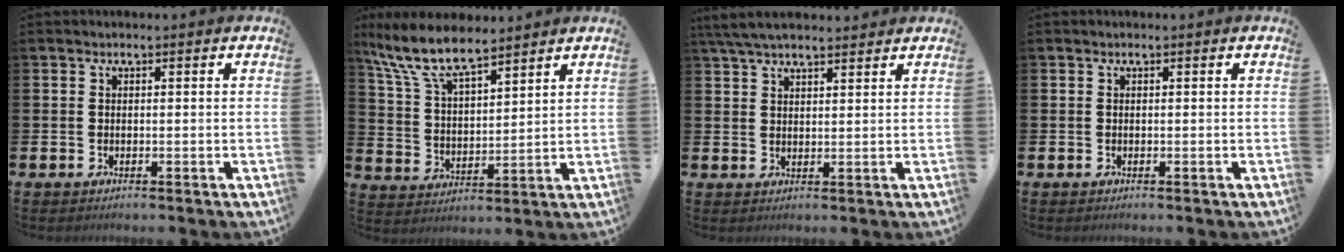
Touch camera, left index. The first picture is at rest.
{"total": 9.3, "force": [8.0, 2.4, 4.1], "torque": [-0.114, -0.033, 0.146]}
{"total": 4.7, "force": [4.3, 1.0, 1.8], "torque": [-0.047, -0.005, 0.080]}
{"total": 0.0}